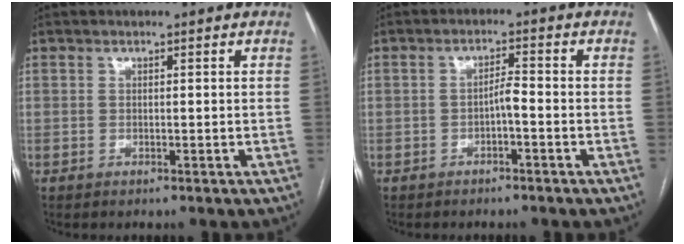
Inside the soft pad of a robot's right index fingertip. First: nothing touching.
{"total": 2.2, "force": [-1.1, 0.3, 1.9], "torque": [-0.030, 0.004, -0.019]}